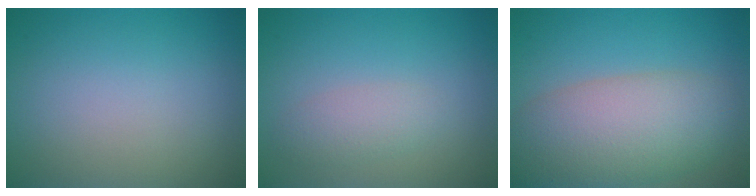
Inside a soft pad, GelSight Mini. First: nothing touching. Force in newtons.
{"total": 2.0, "press": 2.0, "slide": 0.1}
{"total": 8.7, "press": 8.7, "slide": 0.8}